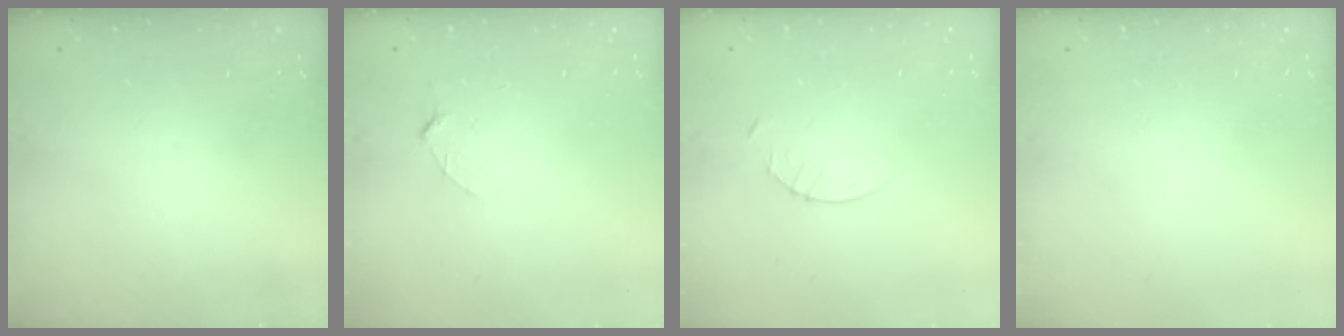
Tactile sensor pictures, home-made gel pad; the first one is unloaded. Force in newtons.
{"total": 2.9, "press": 2.9, "slide": 0.3}
{"total": 2.9, "press": 2.9, "slide": 0.4}
{"total": 0.0}